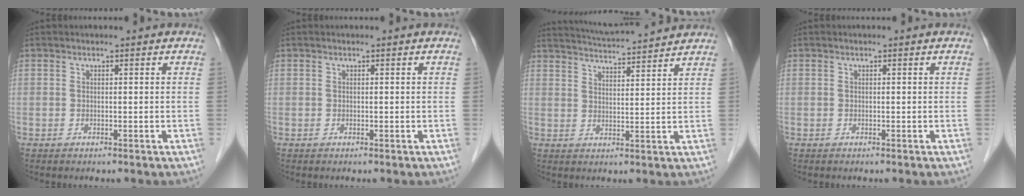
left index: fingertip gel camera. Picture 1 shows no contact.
{"total": 0.0}
{"total": 11.2, "force": [10.7, 0.0, 3.5], "torque": [-0.067, 0.023, 0.155]}
{"total": 0.0}